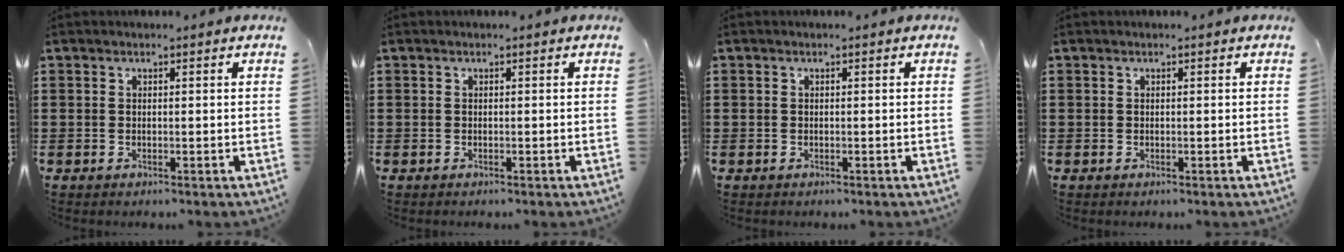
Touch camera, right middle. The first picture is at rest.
{"total": 0.0}
{"total": 0.5, "force": [-0.3, 0.5, 0.0], "torque": [0.001, 0.006, -0.007]}
{"total": 0.0}